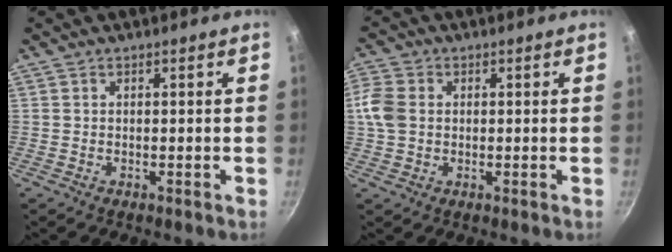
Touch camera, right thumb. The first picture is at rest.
{"total": 6.0, "force": [0.5, 4.7, 3.7], "torque": [-0.075, 0.006, 0.001]}